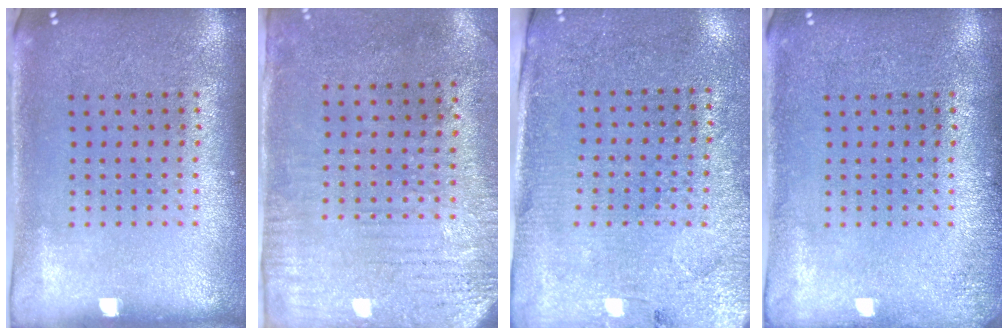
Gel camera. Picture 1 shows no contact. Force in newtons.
{"total": 3.1, "press": 2.5, "slide": 1.8}
{"total": 2.8, "press": 2.6, "slide": 1.1}
{"total": 1.2, "press": 1.1, "slide": 0.2}